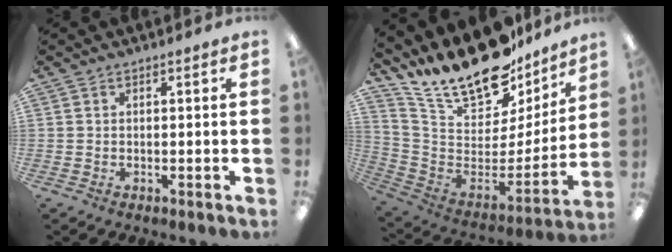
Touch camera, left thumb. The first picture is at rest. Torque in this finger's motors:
{"motor_torque": [0.61, 0.45, 1.43, -1.34, 0.26]}